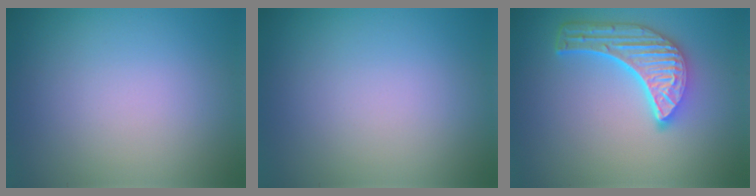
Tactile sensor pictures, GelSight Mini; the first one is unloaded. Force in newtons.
{"total": 0.0}
{"total": 5.8, "press": 4.5, "slide": 3.7}